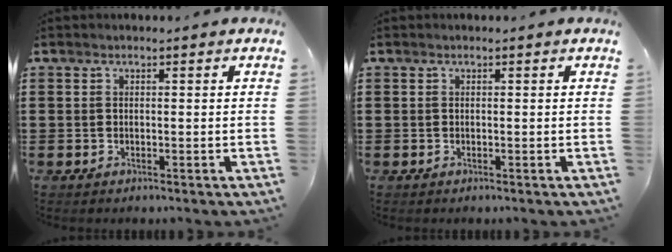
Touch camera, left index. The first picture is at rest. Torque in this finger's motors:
{"motor_torque": [0.30, 0.38, 0.00, -0.01]}